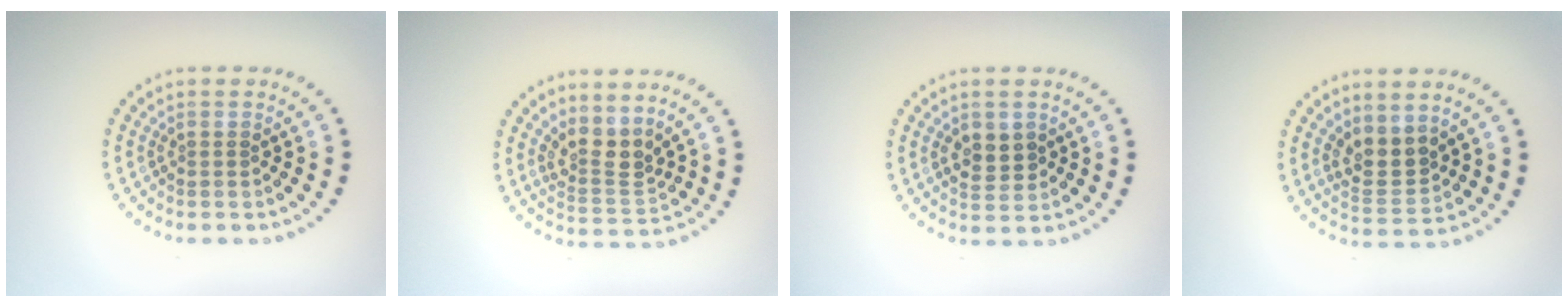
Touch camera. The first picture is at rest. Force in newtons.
{"total": 3.0, "press": 2.2, "slide": 2.0}
{"total": 2.4, "press": 2.4, "slide": 0.3}
{"total": 3.1, "press": 2.8, "slide": 1.4}